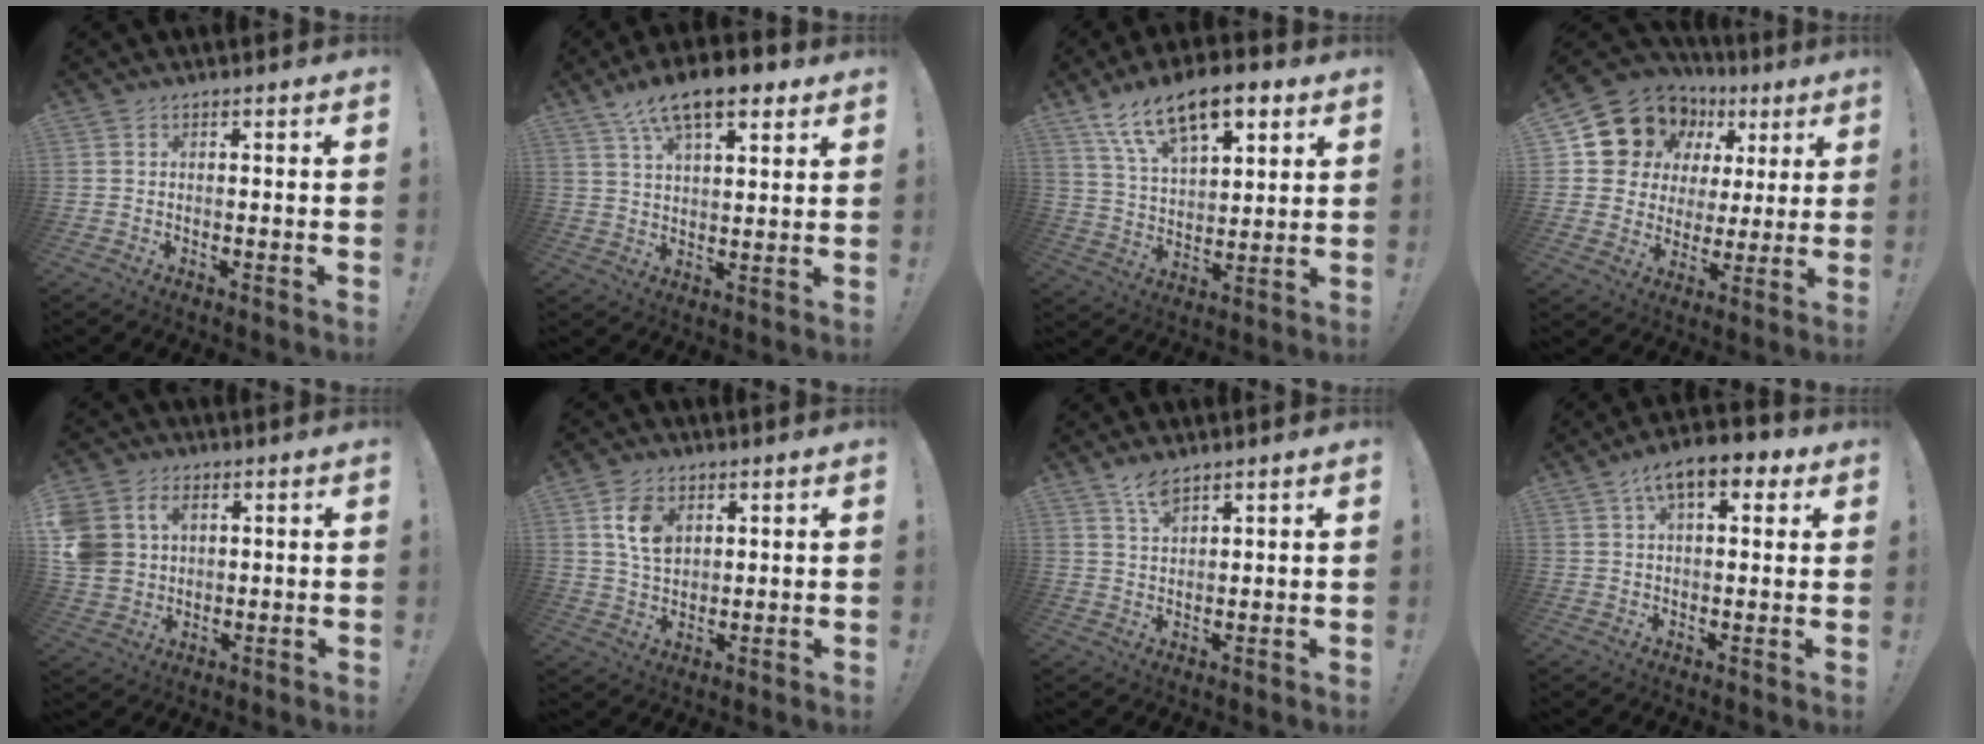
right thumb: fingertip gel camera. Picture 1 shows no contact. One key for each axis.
{"total": 13.0, "fx": 8.0, "fy": 5.4, "fz": 8.8, "tx": -0.143, "ty": -0.030, "tz": 0.141}
{"total": 17.0, "fx": 10.4, "fy": 8.1, "fz": 10.6, "tx": -0.180, "ty": -0.053, "tz": 0.186}
{"total": 14.2, "fx": 8.7, "fy": 10.4, "fz": 4.1, "tx": -0.079, "ty": -0.056, "tz": 0.181}
{"total": 9.0, "fx": 2.9, "fy": 7.4, "fz": 4.1, "tx": -0.095, "ty": -0.010, "tz": 0.059}
{"total": 9.3, "fx": 3.6, "fy": 6.4, "fz": 5.8, "tx": -0.092, "ty": -0.001, "tz": 0.071}
{"total": 4.7, "fx": 3.8, "fy": 1.3, "fz": 2.5, "tx": -0.043, "ty": -0.019, "tz": 0.065}
{"total": 10.1, "fx": 4.9, "fy": 4.6, "fz": 7.6, "tx": -0.112, "ty": -0.009, "tz": 0.083}